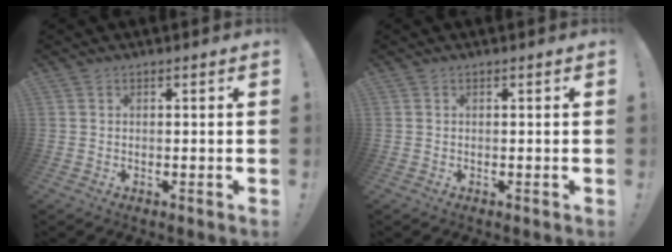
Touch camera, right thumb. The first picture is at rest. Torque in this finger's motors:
{"motor_torque": [-0.01, 0.01, 0.07, -0.07, 0.00]}